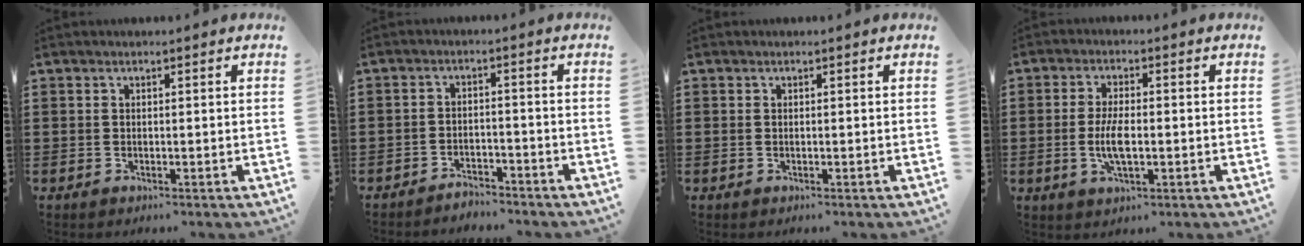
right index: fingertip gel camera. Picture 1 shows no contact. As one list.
[{"total": 2.9, "force": [-2.9, 0.2, 0.0], "torque": [-0.010, -0.001, -0.059]}, {"total": 0.0}, {"total": 5.1, "force": [-0.9, 1.6, 4.7], "torque": [-0.104, -0.006, -0.021]}]